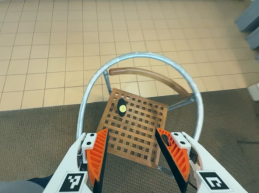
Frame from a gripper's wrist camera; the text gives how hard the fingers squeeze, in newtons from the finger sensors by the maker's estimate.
{"total": 0.0}